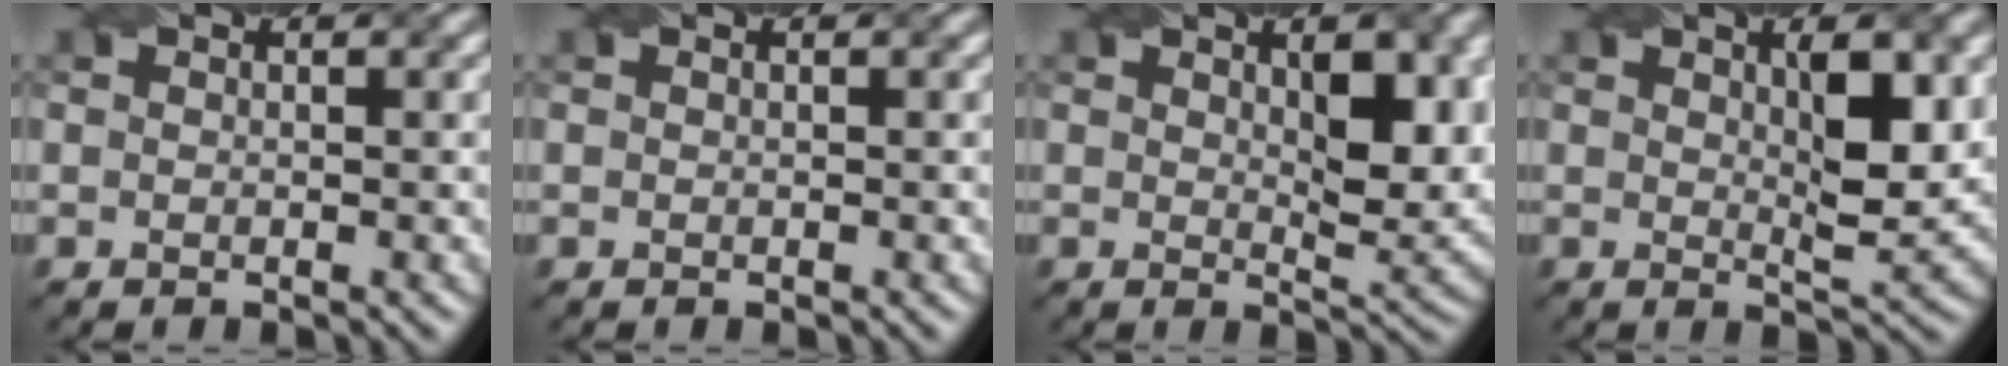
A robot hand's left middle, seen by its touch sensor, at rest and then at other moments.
{"total": 0.0}
{"total": 6.0, "force": [1.8, 2.4, 5.1], "torque": [-0.068, -0.007, 0.035]}
{"total": 4.8, "force": [1.5, 1.1, 4.5], "torque": [-0.065, -0.009, 0.026]}